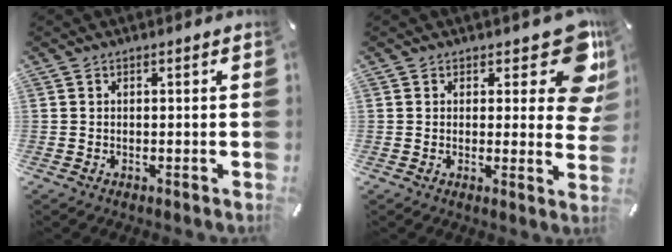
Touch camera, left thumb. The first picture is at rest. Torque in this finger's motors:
{"motor_torque": [1.57, 0.44, 0.52, -0.38, 0.02]}